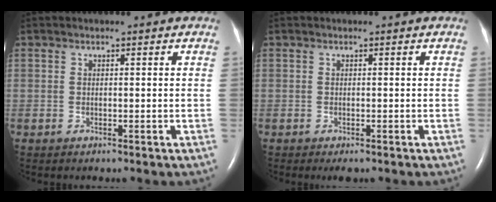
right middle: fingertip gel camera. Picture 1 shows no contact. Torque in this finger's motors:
{"motor_torque": [0.19, -0.12, -0.03, 0.00]}